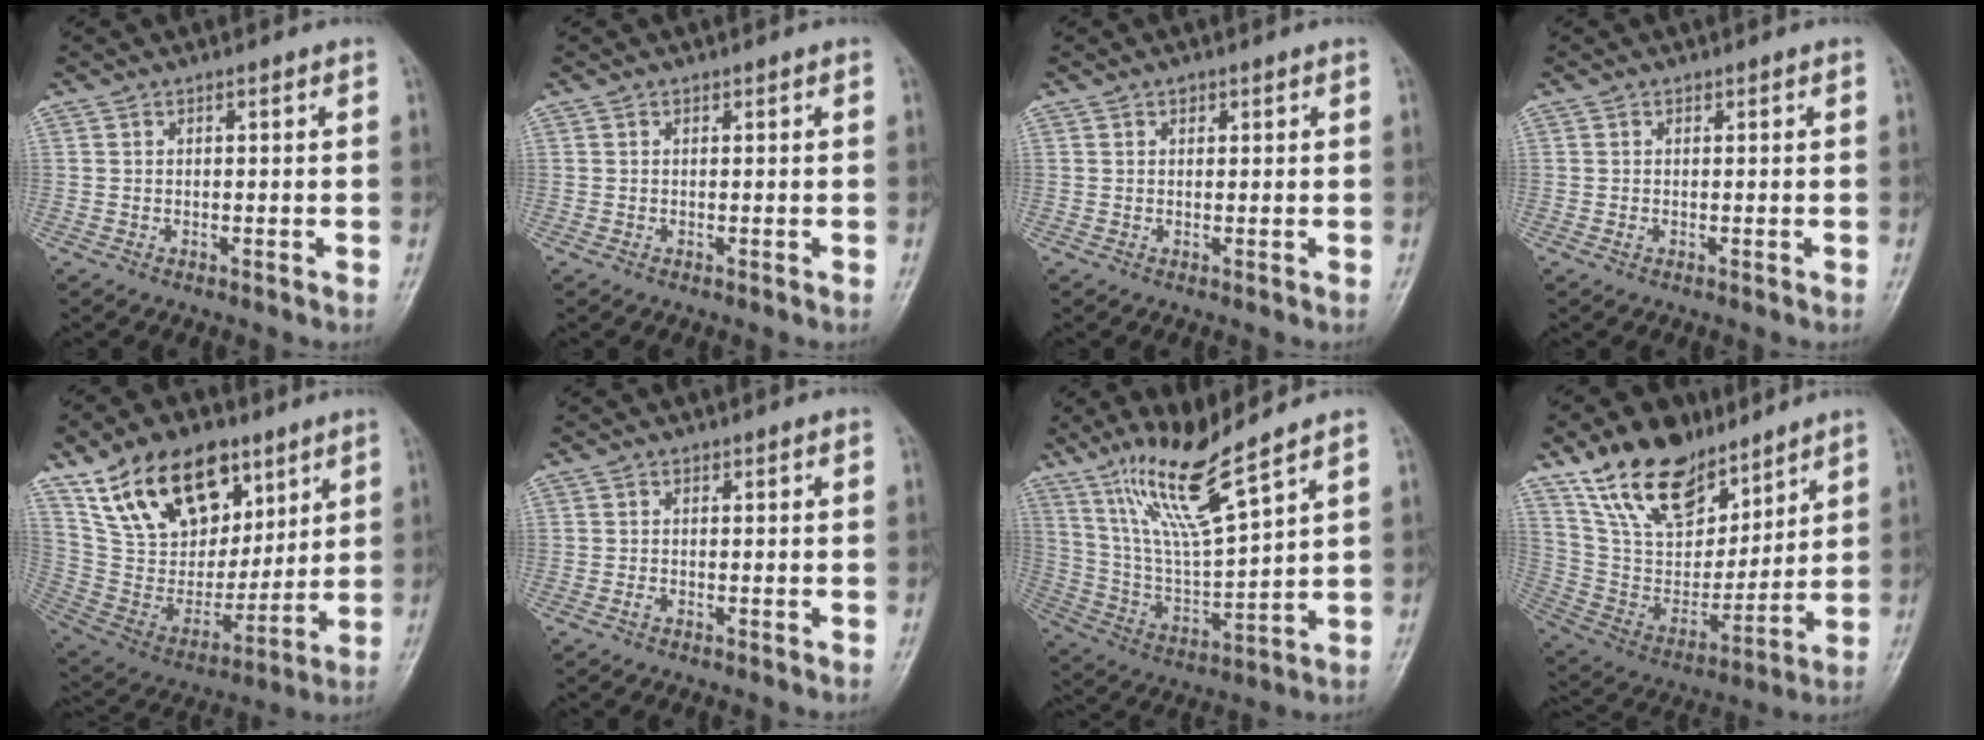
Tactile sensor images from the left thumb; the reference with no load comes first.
{"total": 0.0}
{"total": 1.0, "force": [0.6, 0.8, 0.4], "torque": [0.001, -0.002, 0.008]}
{"total": 0.6, "force": [0.0, 0.5, 0.2], "torque": [-0.001, 0.000, -0.001]}
{"total": 22.4, "force": [12.7, 13.6, 12.5], "torque": [-0.179, -0.043, 0.238]}
{"total": 0.7, "force": [-0.3, 0.5, 0.4], "torque": [-0.005, -0.001, -0.008]}
{"total": 13.9, "force": [10.1, 1.3, 9.5], "torque": [-0.176, -0.060, 0.206]}
{"total": 21.0, "force": [14.0, 11.5, 10.6], "torque": [-0.140, -0.055, 0.262]}